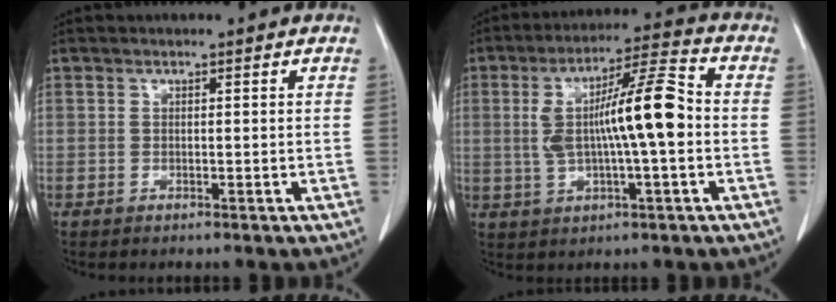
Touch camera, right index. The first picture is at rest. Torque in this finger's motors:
{"motor_torque": [0.71, 0.18, 0.43, 0.21]}